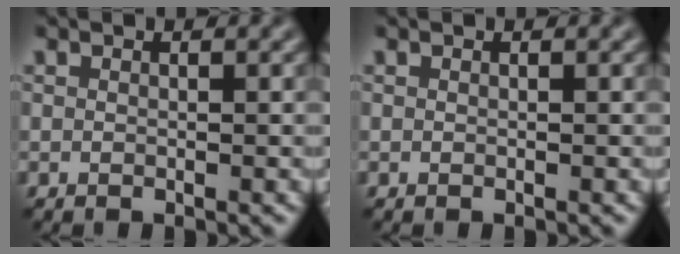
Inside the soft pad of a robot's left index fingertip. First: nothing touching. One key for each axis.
{"total": 0.0}